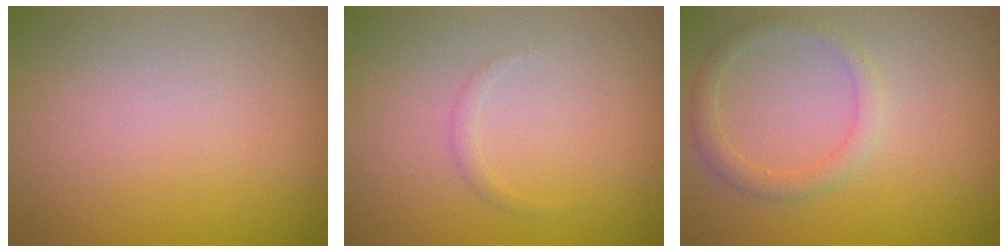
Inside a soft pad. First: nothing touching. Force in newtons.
{"total": 0.6, "press": 0.6, "slide": 0.1}
{"total": 1.8, "press": 1.8, "slide": 0.1}